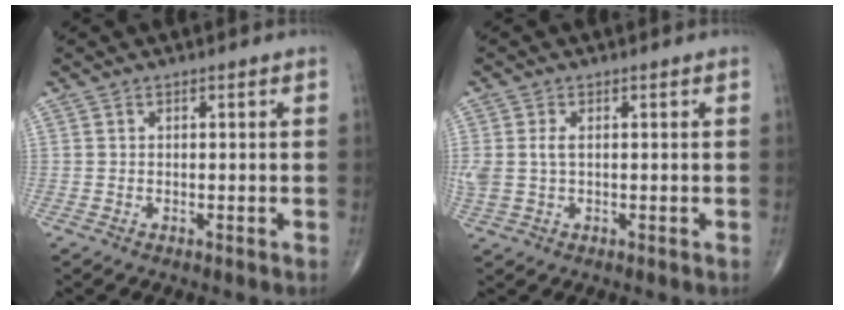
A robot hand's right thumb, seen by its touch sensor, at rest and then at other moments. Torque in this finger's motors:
{"motor_torque": [0.02, -0.08, 0.62, 0.09, 0.03]}